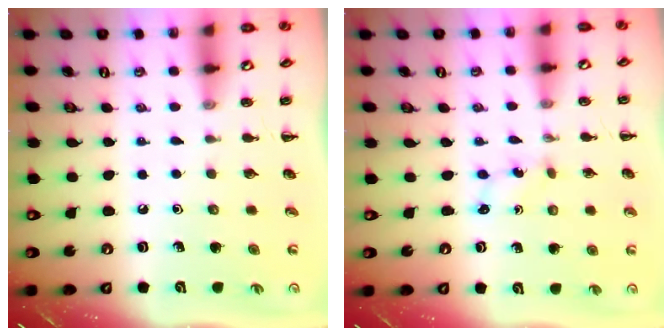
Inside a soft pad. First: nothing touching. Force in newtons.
{"total": 1.0, "press": 0.9, "slide": 0.4}